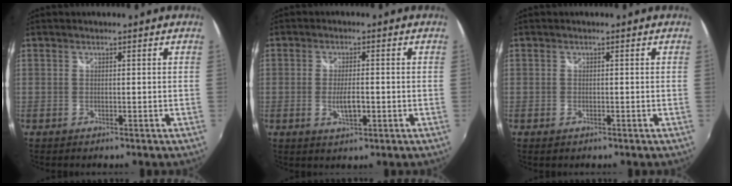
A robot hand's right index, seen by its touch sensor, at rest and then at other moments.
{"total": 4.2, "force": [-0.9, 1.4, 3.8], "torque": [-0.072, -0.005, -0.015]}
{"total": 0.8, "force": [-0.5, 0.6, 0.3], "torque": [-0.006, -0.005, -0.010]}